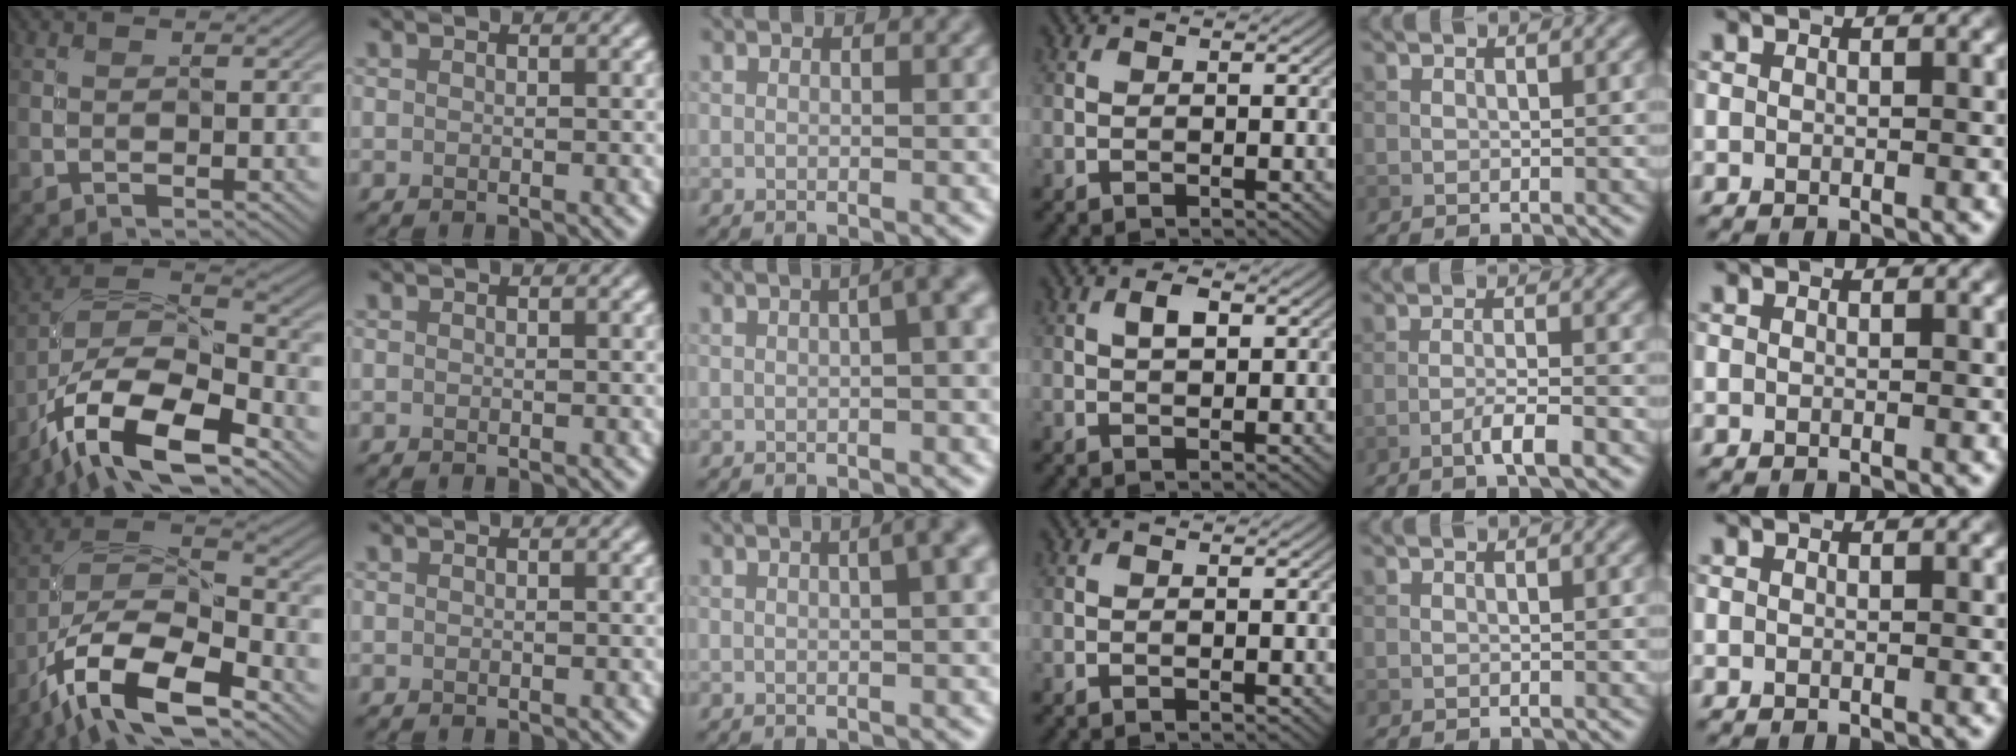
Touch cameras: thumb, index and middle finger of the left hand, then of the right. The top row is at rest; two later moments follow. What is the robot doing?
{"motion": "screw", "object": "medicine bottle"}